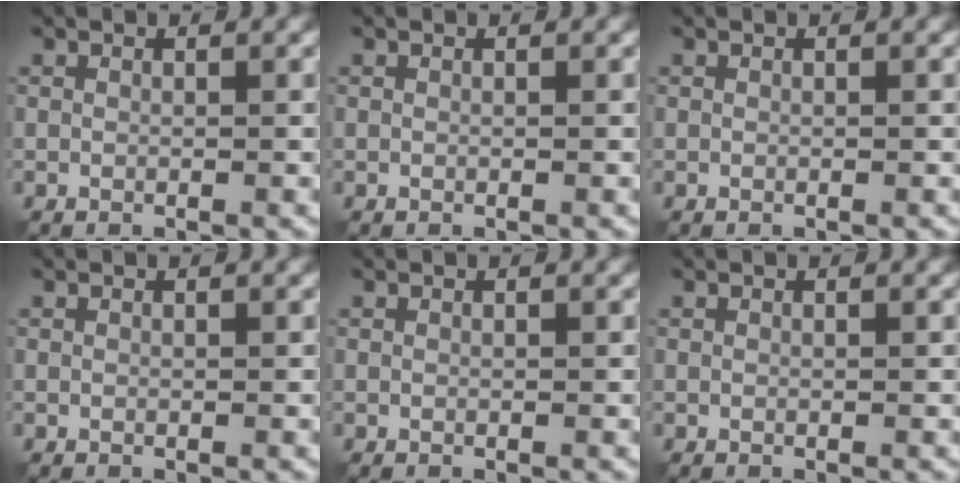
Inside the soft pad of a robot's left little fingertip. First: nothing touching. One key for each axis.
{"total": 0.0}
{"total": 0.0}
{"total": 0.0}
{"total": 0.0}
{"total": 0.0}